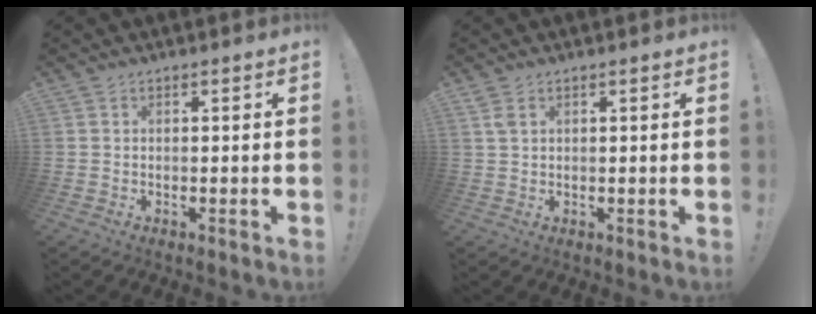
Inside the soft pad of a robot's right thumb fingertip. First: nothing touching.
{"total": 2.2, "force": [1.2, 0.9, 1.6], "torque": [-0.033, 0.002, 0.022]}